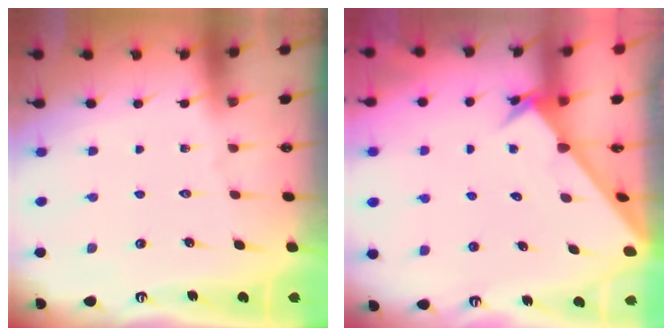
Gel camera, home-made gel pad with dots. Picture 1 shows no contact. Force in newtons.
{"total": 3.3, "press": 3.3, "slide": 0.2}